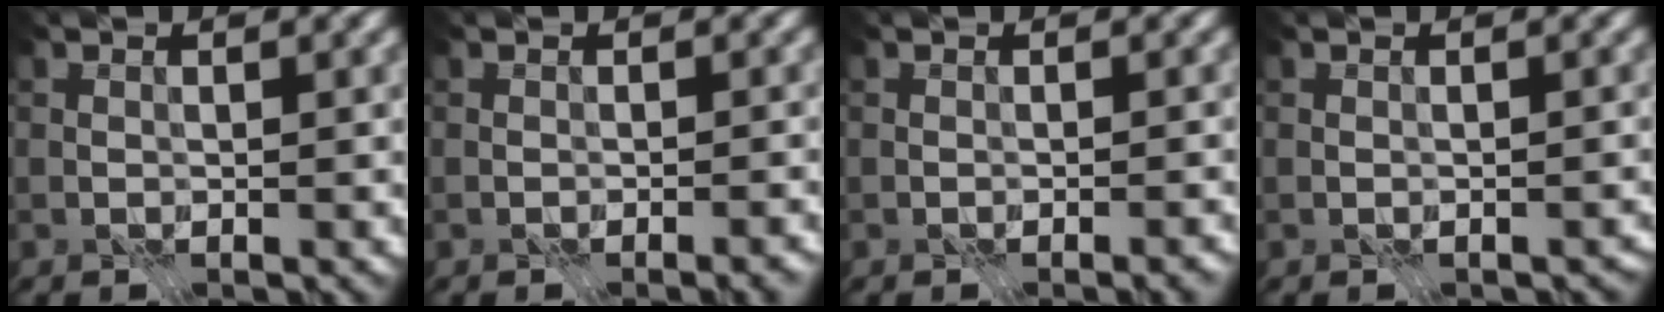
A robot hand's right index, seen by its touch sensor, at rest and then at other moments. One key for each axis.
{"total": 1.2, "fx": -0.9, "fy": 0.2, "fz": 0.7, "tx": -0.010, "ty": -0.002, "tz": -0.010}
{"total": 0.9, "fx": -0.7, "fy": 0.2, "fz": 0.5, "tx": -0.008, "ty": -0.004, "tz": -0.007}
{"total": 0.7, "fx": -0.4, "fy": 0.5, "fz": 0.3, "tx": -0.002, "ty": -0.007, "tz": -0.001}